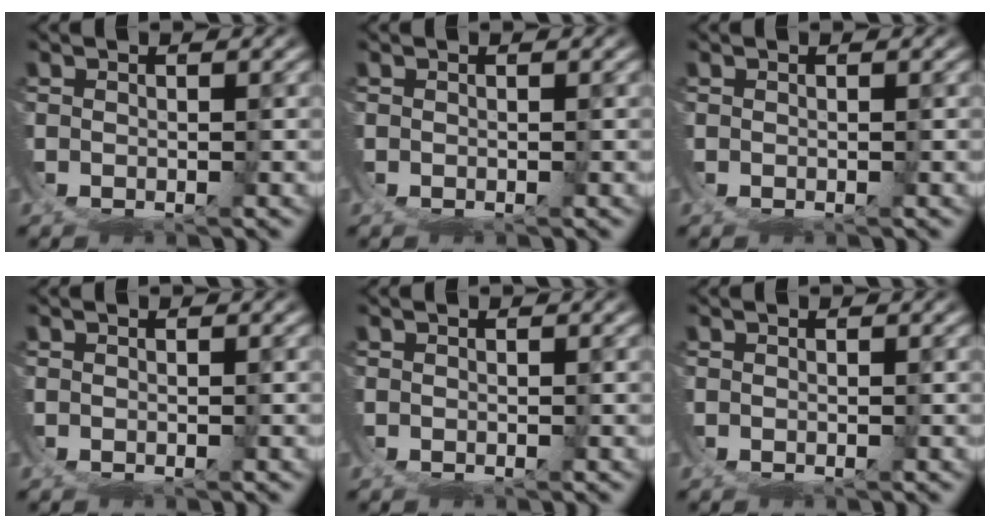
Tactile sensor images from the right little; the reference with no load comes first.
{"total": 0.0}
{"total": 0.0}
{"total": 0.0}
{"total": 0.0}
{"total": 0.0}